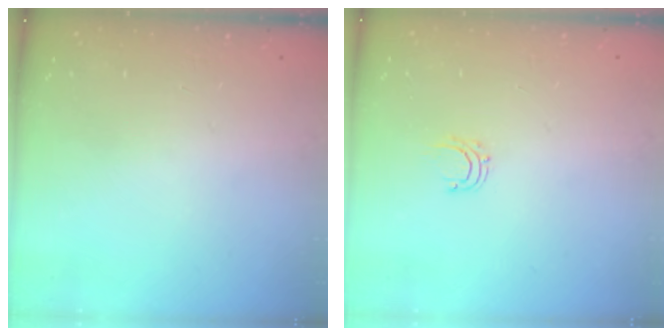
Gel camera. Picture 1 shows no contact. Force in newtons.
{"total": 4.2, "press": 4.2, "slide": 0.3}